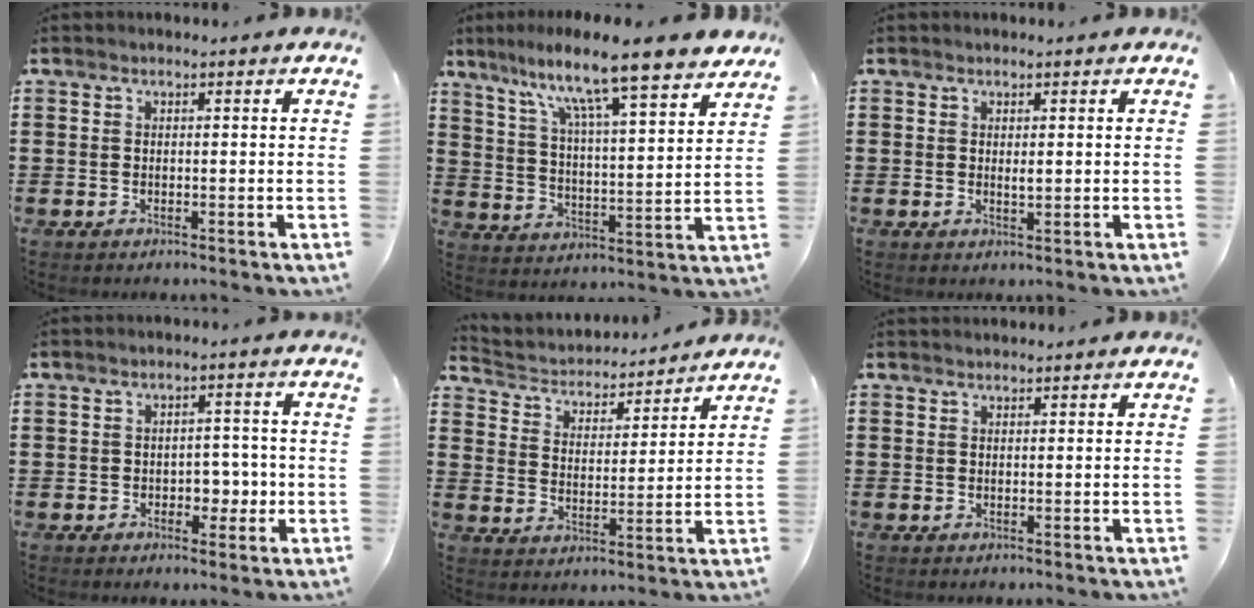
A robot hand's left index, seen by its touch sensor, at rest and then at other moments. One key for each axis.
{"total": 11.2, "fx": 9.2, "fy": 0.5, "fz": 6.3, "tx": -0.136, "ty": -0.060, "tz": 0.148}
{"total": 1.2, "fx": 0.4, "fy": 0.3, "fz": 1.1, "tx": -0.021, "ty": 0.002, "tz": 0.006}
{"total": 3.8, "fx": -0.8, "fy": 2.8, "fz": 2.5, "tx": -0.037, "ty": -0.001, "tz": -0.023}
{"total": 3.5, "fx": 3.4, "fy": 0.8, "fz": 0.0, "tx": -0.023, "ty": -0.028, "tz": 0.052}
{"total": 0.9, "fx": 0.9, "fy": 0.1, "fz": 0.0, "tx": -0.002, "ty": 0.000, "tz": 0.018}